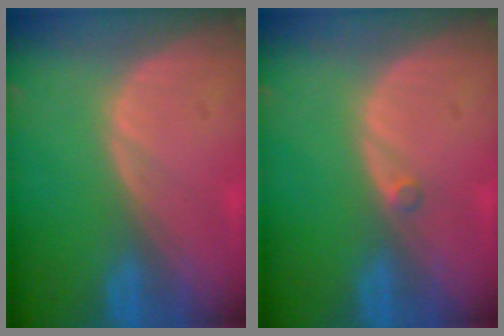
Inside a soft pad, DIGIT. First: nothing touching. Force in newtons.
{"total": 0.6, "press": 0.6, "slide": 0.1}